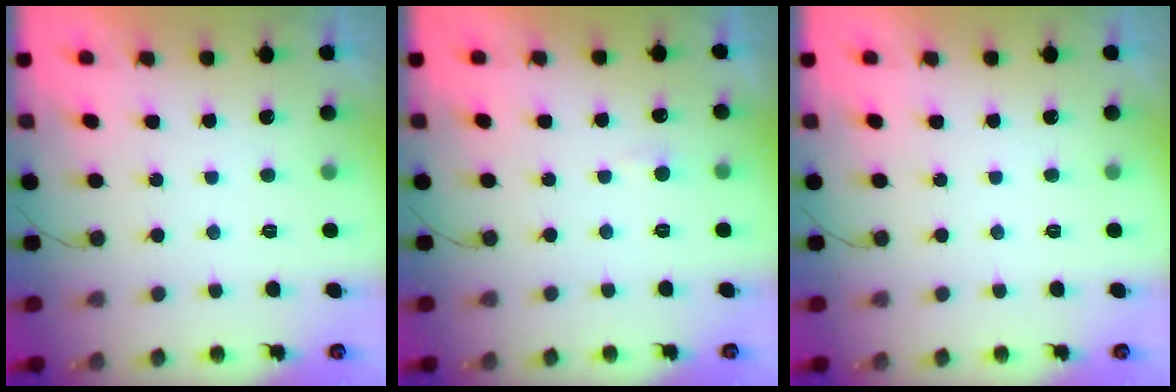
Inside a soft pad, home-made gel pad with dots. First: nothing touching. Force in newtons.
{"total": 4.1, "press": 4.0, "slide": 0.5}
{"total": 0.0}